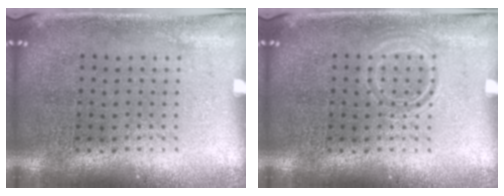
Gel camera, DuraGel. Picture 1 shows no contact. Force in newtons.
{"total": 1.4, "press": 1.3, "slide": 0.4}